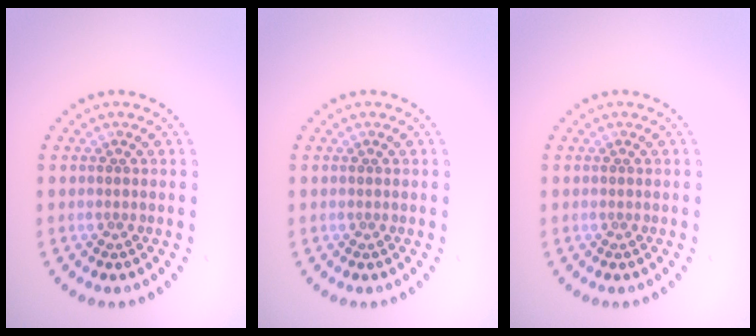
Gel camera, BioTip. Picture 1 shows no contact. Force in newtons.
{"total": 0.0}
{"total": 0.0}